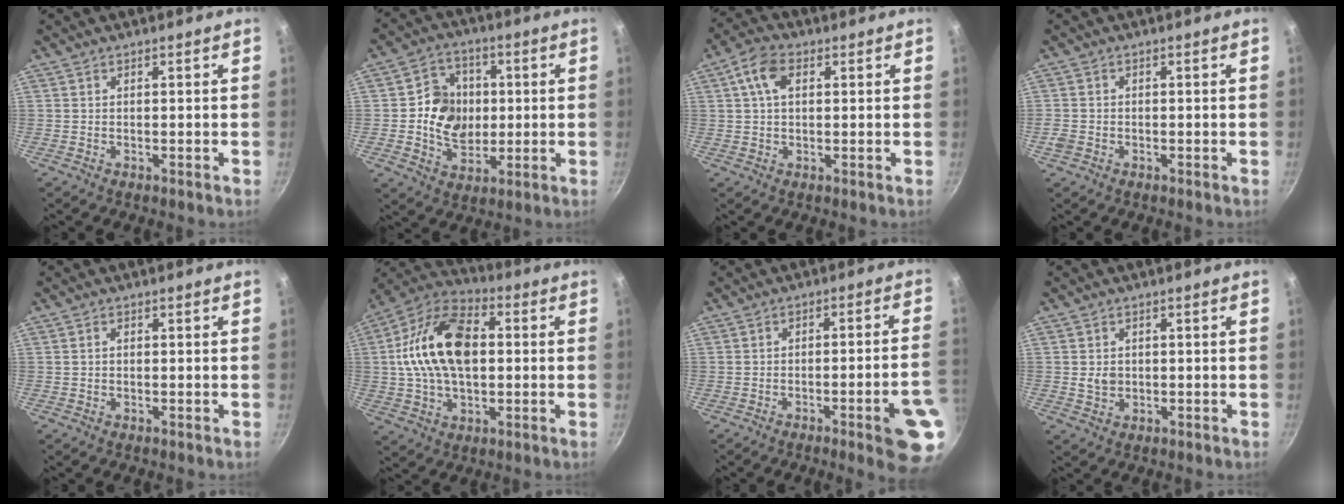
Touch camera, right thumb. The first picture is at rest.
{"total": 11.4, "force": [0.5, 9.4, 6.4], "torque": [-0.073, -0.003, 0.003]}
{"total": 6.2, "force": [1.9, 3.9, 4.4], "torque": [-0.080, 0.011, 0.029]}
{"total": 2.2, "force": [-0.8, 1.8, 0.9], "torque": [-0.020, 0.001, -0.016]}
{"total": 0.8, "force": [0.0, 0.6, 0.5], "torque": [-0.008, 0.005, 0.000]}
{"total": 19.2, "force": [1.7, 11.8, 15.0], "torque": [-0.254, 0.028, 0.014]}
{"total": 11.2, "force": [-4.9, 1.4, 10.0], "torque": [-0.115, 0.037, -0.058]}
{"total": 2.6, "force": [0.2, 2.3, 1.2], "torque": [-0.011, -0.002, 0.005]}